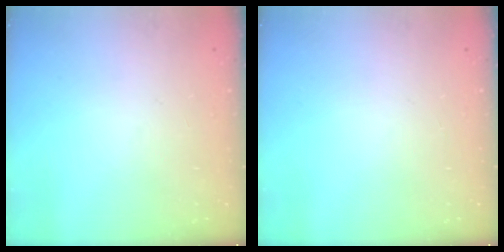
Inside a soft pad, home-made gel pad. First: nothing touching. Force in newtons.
{"total": 0.0}